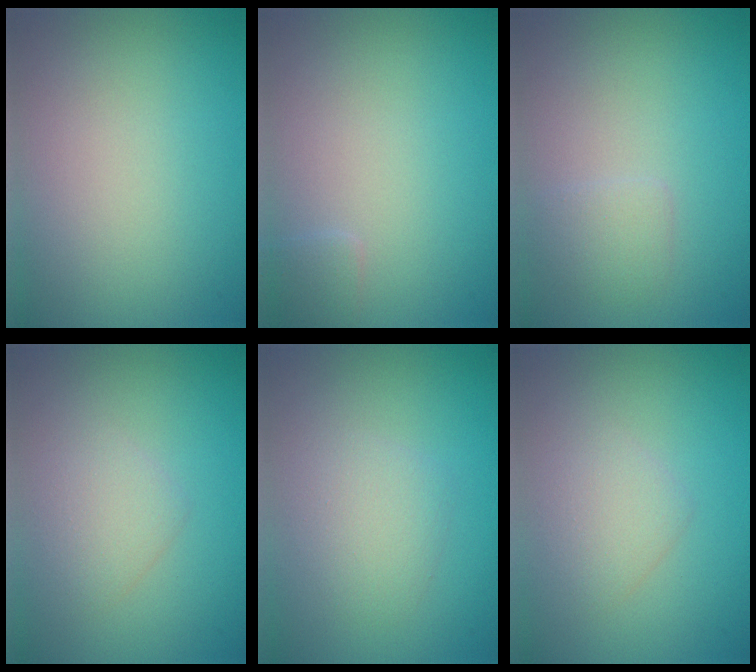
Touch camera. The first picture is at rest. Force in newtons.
{"total": 0.8, "press": 0.8, "slide": 0.1}
{"total": 1.3, "press": 1.3, "slide": 0.1}
{"total": 1.9, "press": 1.9, "slide": 0.1}
{"total": 2.3, "press": 2.3, "slide": 0.1}
{"total": 1.9, "press": 1.9, "slide": 0.1}